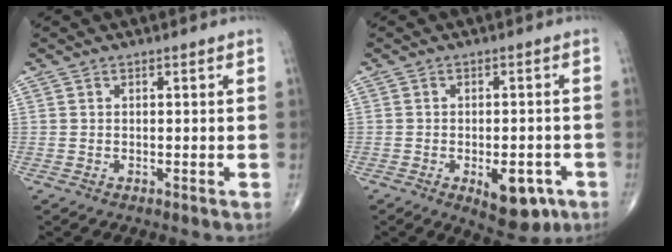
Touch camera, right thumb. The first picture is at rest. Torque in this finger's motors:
{"motor_torque": [2.06, 1.85, 0.58, -0.67, 0.21]}